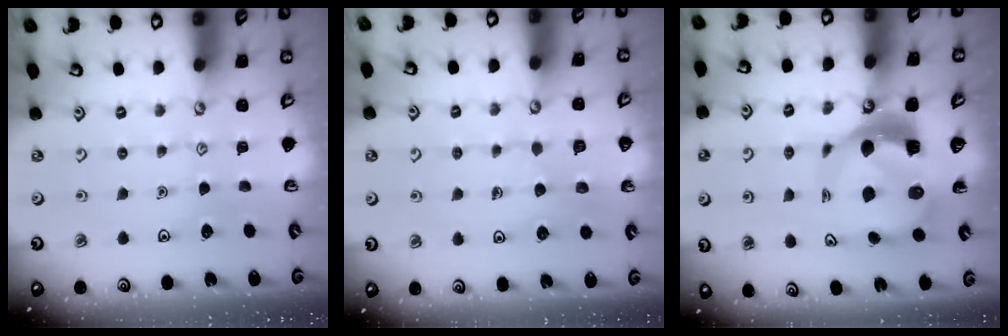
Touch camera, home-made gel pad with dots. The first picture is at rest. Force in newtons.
{"total": 4.1, "press": 4.1, "slide": 0.1}
{"total": 10.1, "press": 10.0, "slide": 1.5}